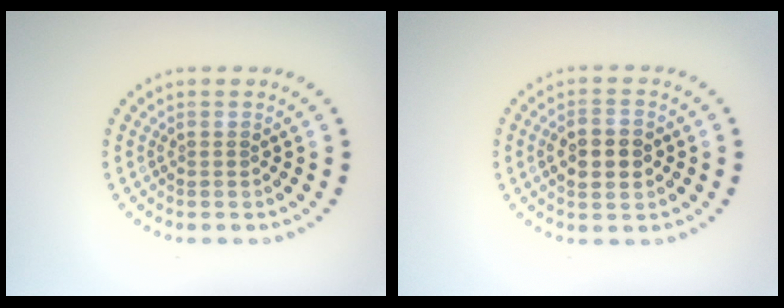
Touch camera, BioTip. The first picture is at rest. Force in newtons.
{"total": 4.1, "press": 4.1, "slide": 0.2}